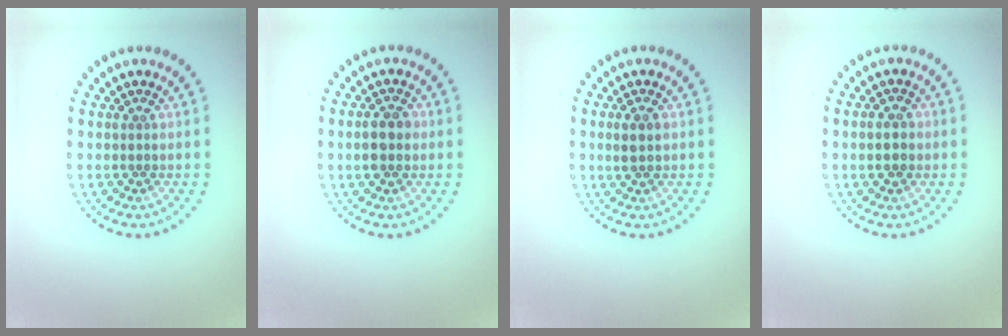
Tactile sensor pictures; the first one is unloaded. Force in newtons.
{"total": 2.6, "press": 2.6, "slide": 0.2}
{"total": 1.8, "press": 1.8, "slide": 0.4}
{"total": 2.1, "press": 2.1, "slide": 0.2}